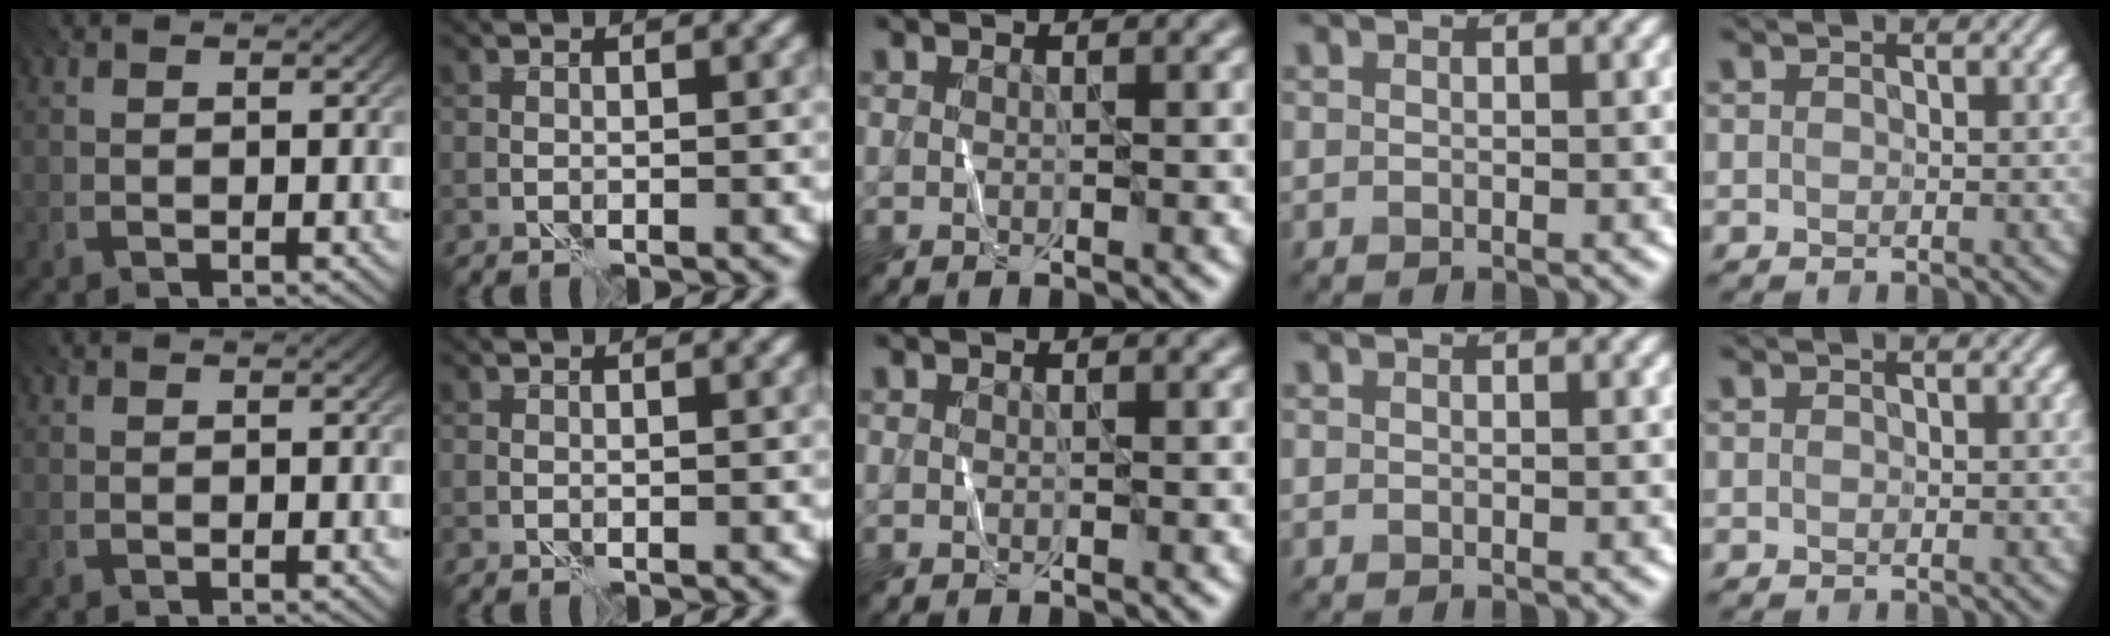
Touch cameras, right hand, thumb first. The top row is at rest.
{}